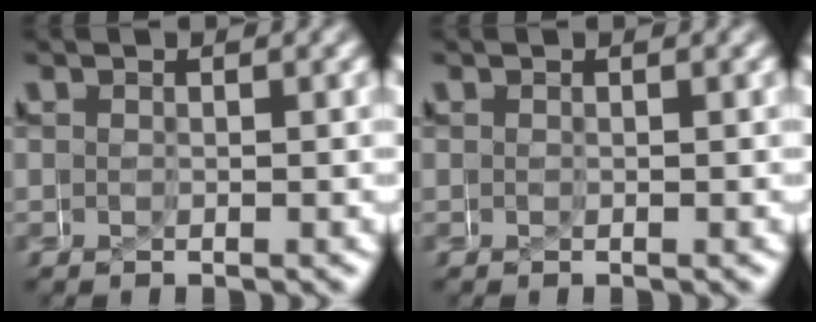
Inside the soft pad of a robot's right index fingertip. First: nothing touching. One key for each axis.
{"total": 0.0}